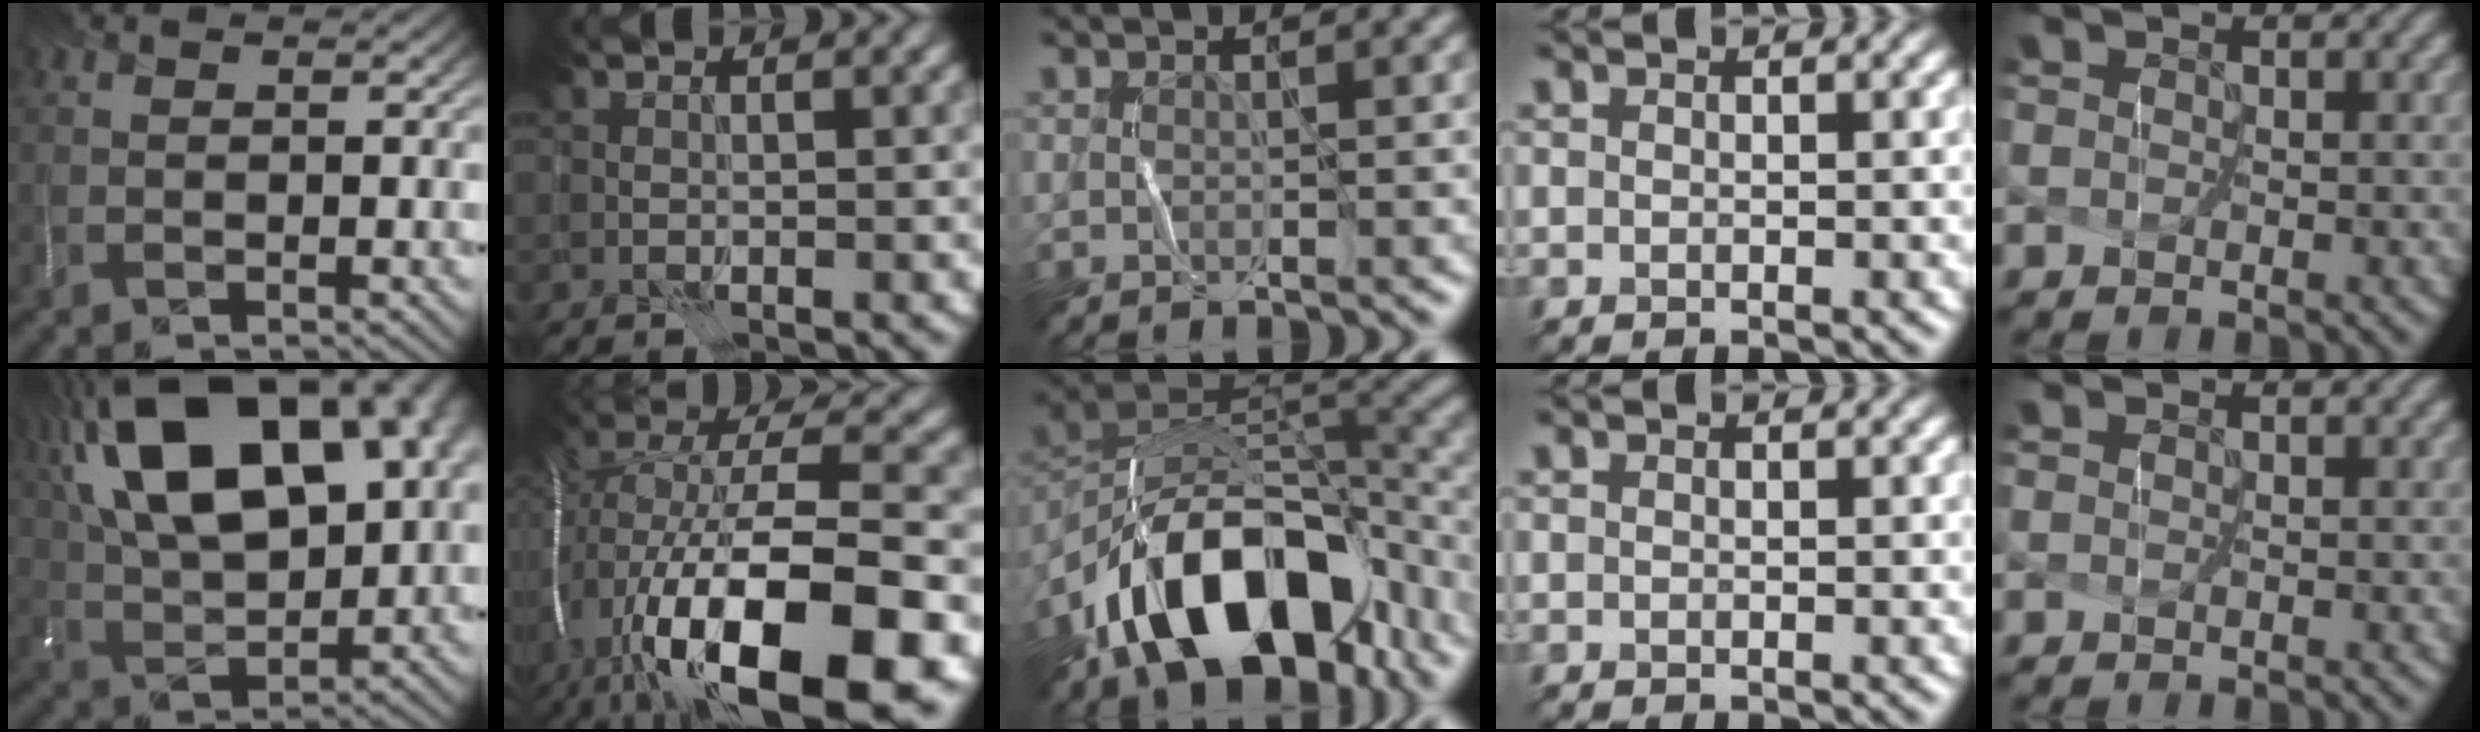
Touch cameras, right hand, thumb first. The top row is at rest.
{"thumb": {"total": 21.4, "force": [7.3, 11.9, 16.2], "torque": [-0.296, 0.050, 0.121]}, "index": {"total": 18.7, "force": [-5.5, 7.5, 16.2], "torque": [-0.285, 0.003, -0.090]}, "middle": {"total": 14.3, "force": [-7.9, 7.7, 9.0], "torque": [-0.147, 0.008, -0.142]}}